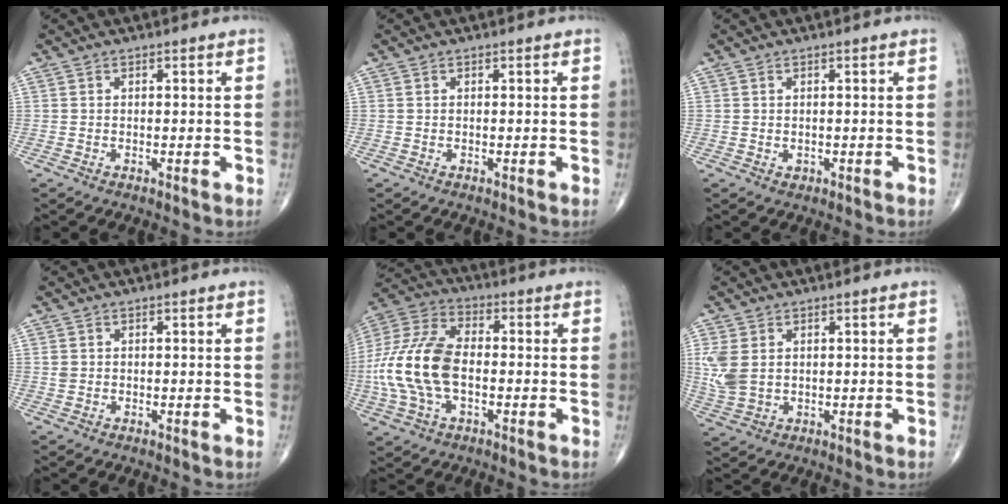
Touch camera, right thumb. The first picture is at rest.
{"total": 0.0}
{"total": 0.7, "force": [0.0, 0.6, 0.3], "torque": [-0.005, 0.000, 0.003]}
{"total": 1.0, "force": [0.1, 0.9, 0.5], "torque": [-0.008, 0.002, 0.005]}
{"total": 16.7, "force": [-2.1, 9.5, 13.6], "torque": [-0.301, 0.026, -0.042]}
{"total": 6.2, "force": [1.2, 4.3, 4.4], "torque": [-0.110, 0.000, 0.033]}